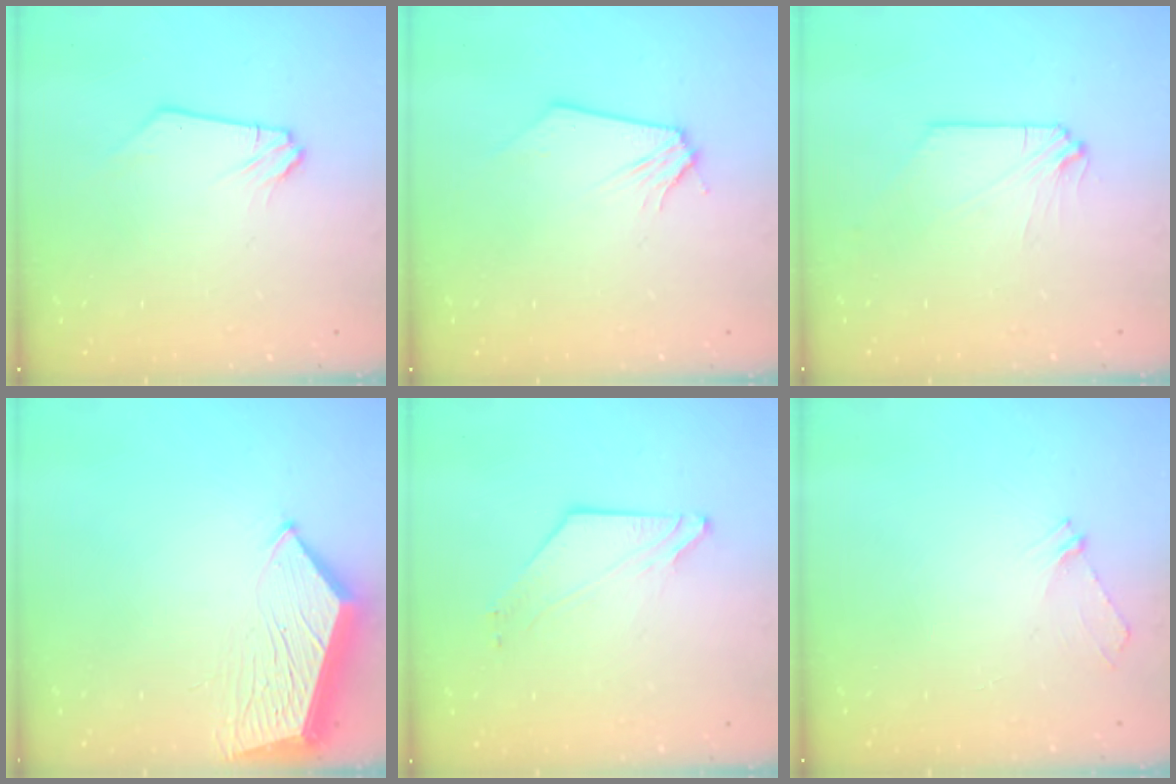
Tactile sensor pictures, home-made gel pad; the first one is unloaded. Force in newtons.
{"total": 0.0}
{"total": 0.0}
{"total": 7.5, "press": 7.4, "slide": 1.2}
{"total": 4.5, "press": 4.5, "slide": 0.5}
{"total": 4.1, "press": 4.0, "slide": 0.7}